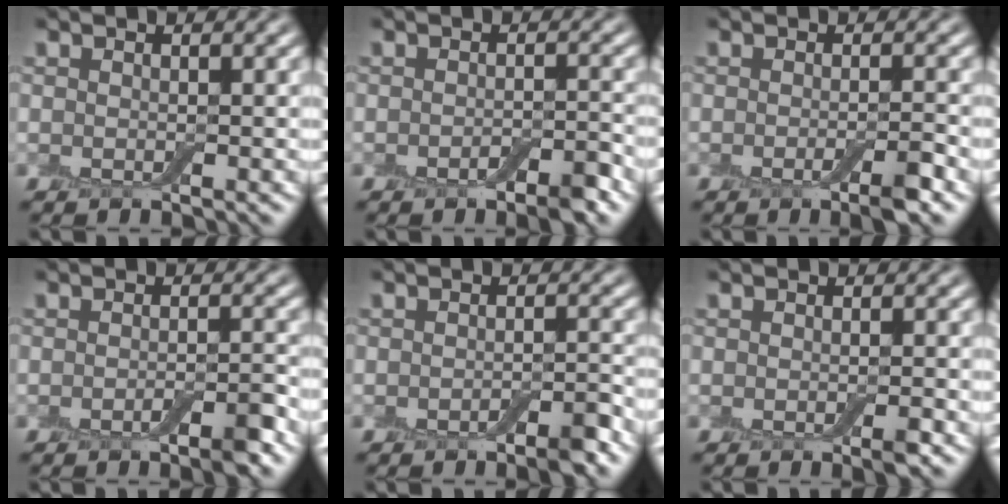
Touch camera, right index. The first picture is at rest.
{"total": 2.5, "force": [-1.5, 0.9, 1.8], "torque": [-0.024, 0.001, -0.023]}
{"total": 2.5, "force": [-1.0, 0.5, 2.2], "torque": [-0.031, -0.002, -0.019]}
{"total": 2.3, "force": [-1.2, 0.5, 1.9], "torque": [-0.027, 0.000, -0.020]}
{"total": 2.2, "force": [-1.4, 0.6, 1.7], "torque": [-0.022, 0.001, -0.021]}
{"total": 1.1, "force": [-0.5, 0.1, 1.0], "torque": [-0.015, -0.002, -0.009]}